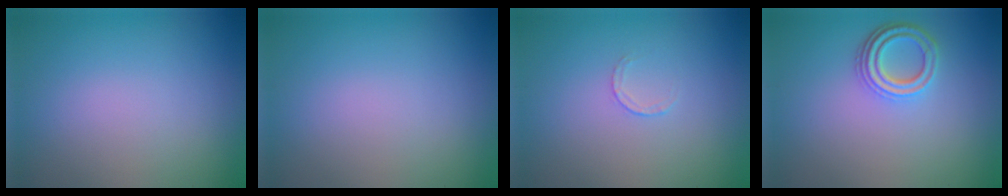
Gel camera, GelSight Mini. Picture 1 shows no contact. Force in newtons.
{"total": 0.0}
{"total": 0.6, "press": 0.4, "slide": 0.4}
{"total": 3.2, "press": 2.7, "slide": 1.8}